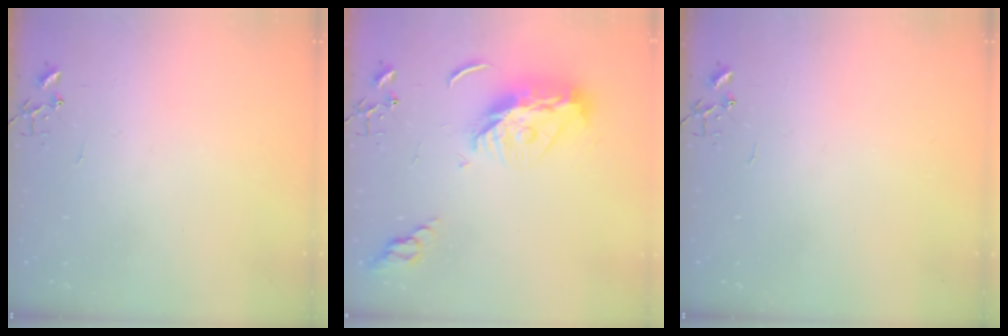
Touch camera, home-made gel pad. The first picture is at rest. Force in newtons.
{"total": 13.4, "press": 13.4, "slide": 1.2}
{"total": 0.0}